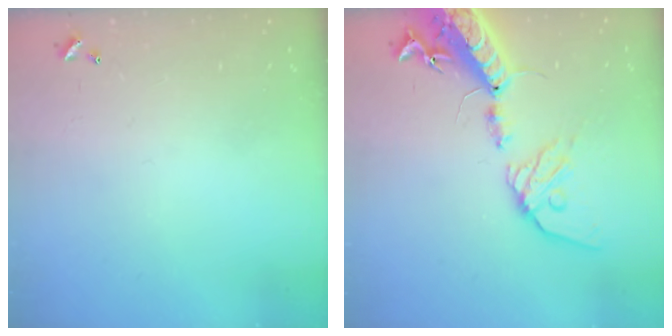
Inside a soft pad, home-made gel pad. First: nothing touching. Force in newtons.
{"total": 19.5, "press": 19.0, "slide": 4.4}